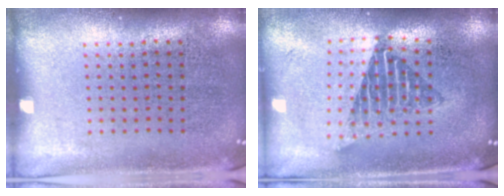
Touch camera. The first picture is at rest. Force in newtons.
{"total": 1.7, "press": 1.4, "slide": 1.0}